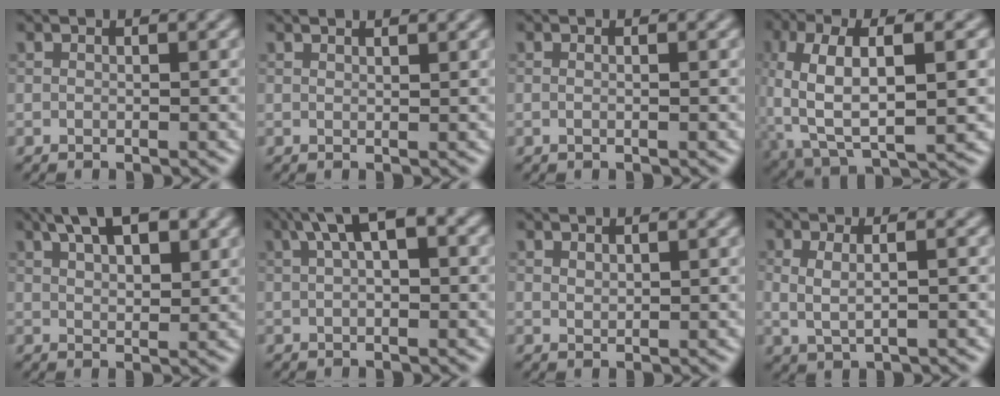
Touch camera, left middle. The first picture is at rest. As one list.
[{"total": 1.6, "force": [1.3, 0.4, 0.8], "torque": [-0.002, 0.001, 0.006]}, {"total": 1.0, "force": [0.2, 0.4, 0.9], "torque": [-0.005, -0.013, -0.006]}, {"total": 9.7, "force": [0.0, 4.2, 8.7], "torque": [-0.175, 0.002, -0.005]}, {"total": 6.1, "force": [3.3, 2.6, 4.4], "torque": [-0.062, 0.016, 0.044]}, {"total": 5.2, "force": [1.8, 1.8, 4.6], "torque": [-0.074, 0.014, 0.025]}, {"total": 0.7, "force": [0.4, 0.4, 0.3], "torque": [-0.010, 0.000, 0.010]}, {"total": 3.0, "force": [0.6, 1.4, 2.6], "torque": [-0.045, -0.004, 0.006]}]